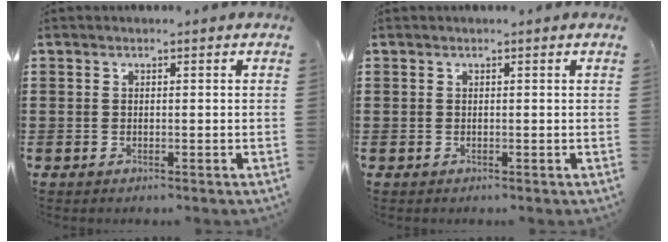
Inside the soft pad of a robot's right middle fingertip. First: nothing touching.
{"total": 0.0}